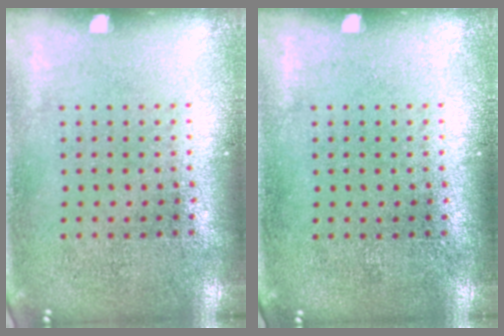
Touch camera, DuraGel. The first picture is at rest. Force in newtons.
{"total": 0.0}